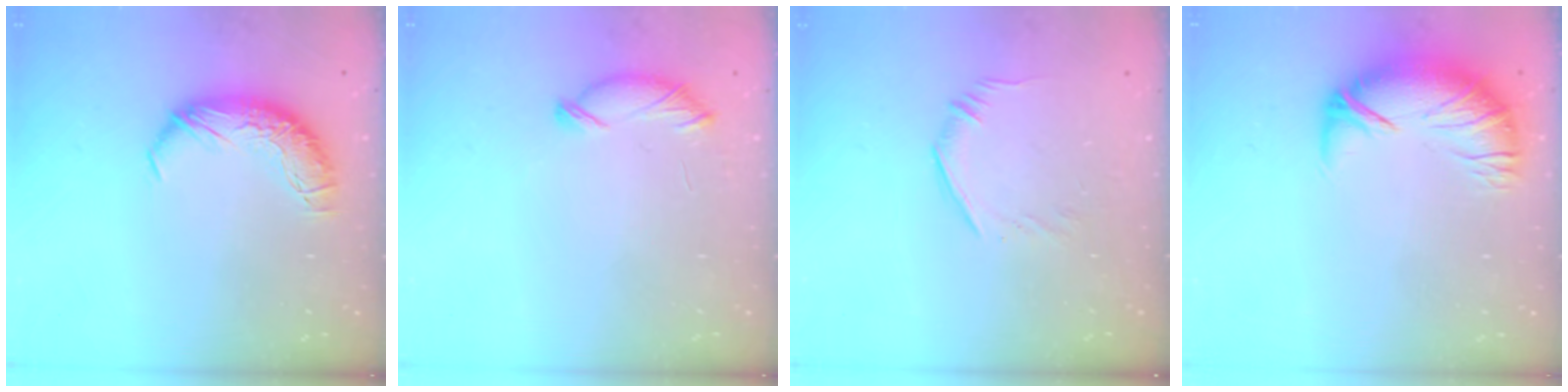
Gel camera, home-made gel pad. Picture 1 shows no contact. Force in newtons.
{"total": 6.8, "press": 6.8, "slide": 0.3}
{"total": 5.5, "press": 5.4, "slide": 1.4}
{"total": 2.7, "press": 1.5, "slide": 2.2}